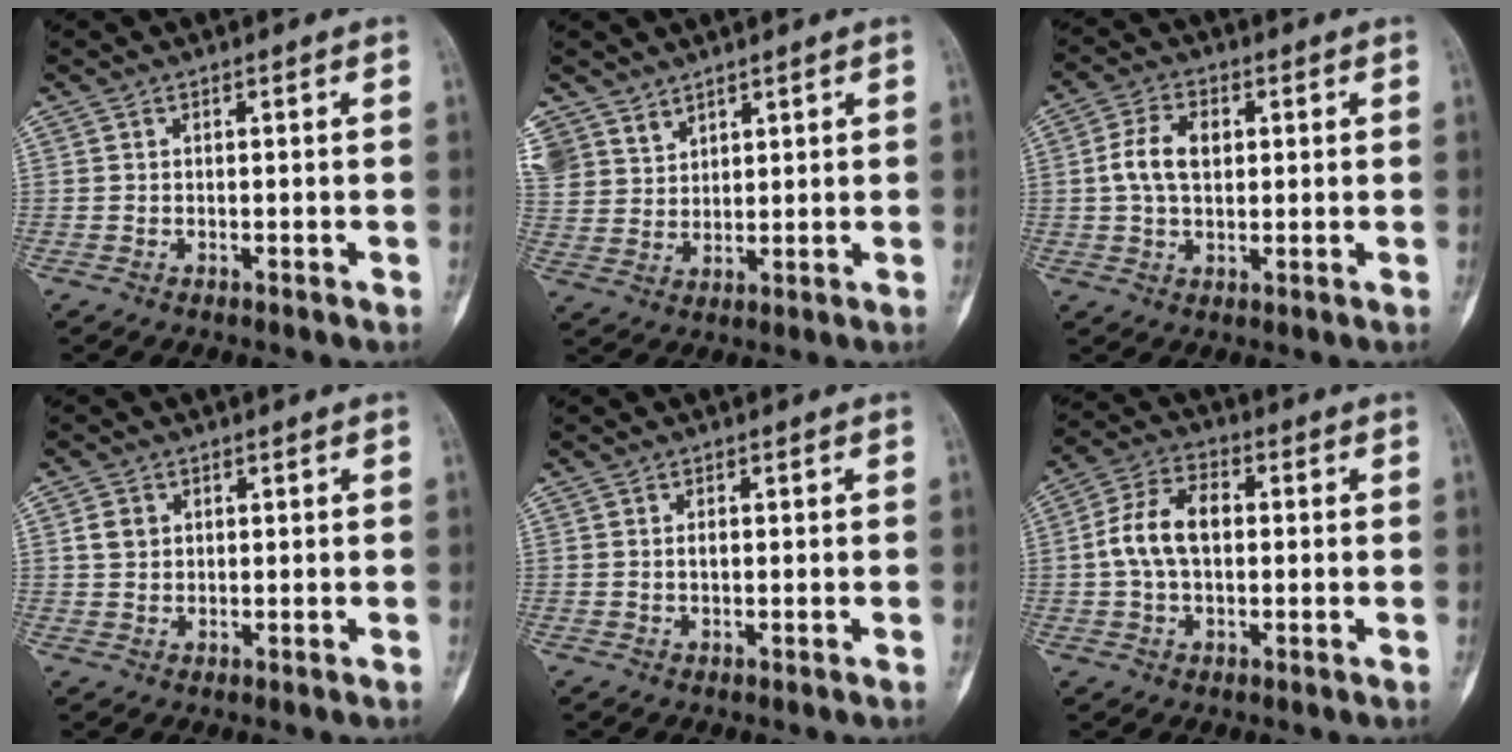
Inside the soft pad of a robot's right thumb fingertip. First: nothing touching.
{"total": 7.2, "force": [5.2, 5.0, 0.8], "torque": [0.012, -0.018, 0.110]}
{"total": 7.0, "force": [1.0, 4.6, 5.2], "torque": [-0.092, 0.015, 0.015]}
{"total": 2.8, "force": [0.9, 2.3, 1.2], "torque": [-0.006, 0.003, 0.018]}
{"total": 1.1, "force": [0.2, 0.7, 0.8], "torque": [-0.008, 0.007, 0.003]}
{"total": 9.6, "force": [0.4, 6.1, 7.4], "torque": [-0.136, 0.027, 0.002]}